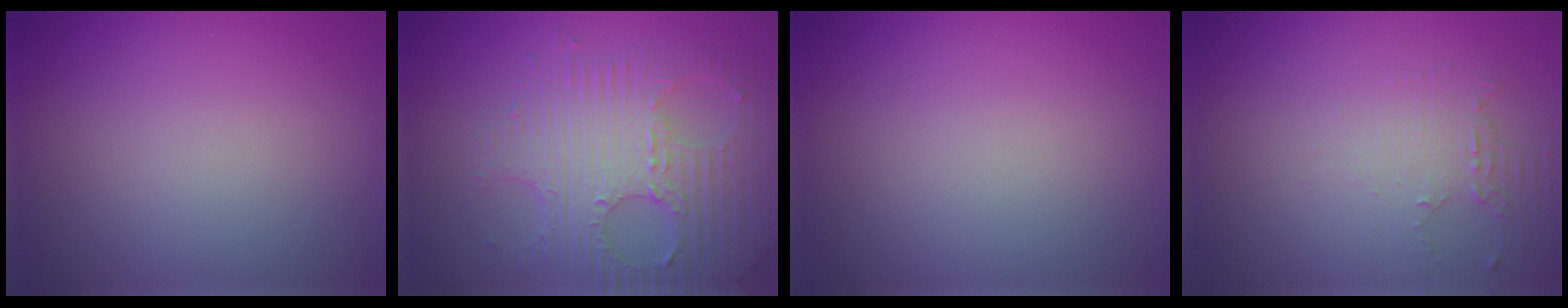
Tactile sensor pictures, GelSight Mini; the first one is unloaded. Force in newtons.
{"total": 7.8, "press": 5.5, "slide": 5.6}
{"total": 0.0}
{"total": 2.0, "press": 1.4, "slide": 1.5}